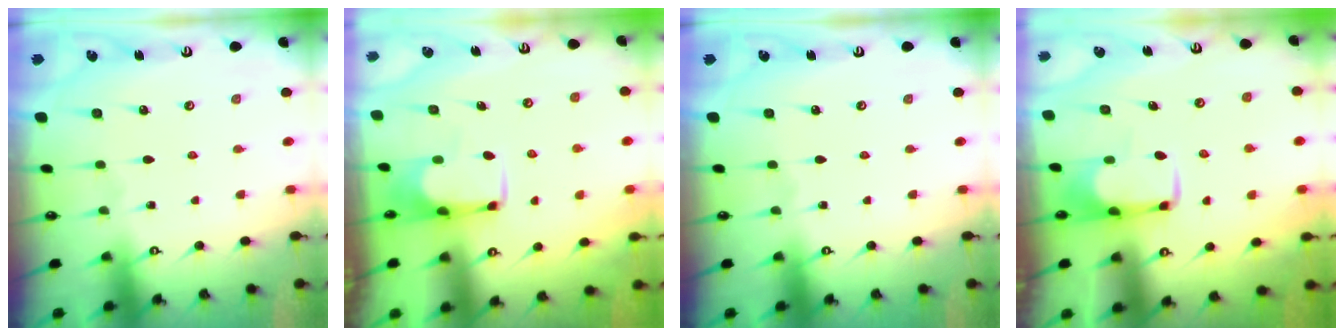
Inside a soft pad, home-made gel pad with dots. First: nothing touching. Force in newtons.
{"total": 0.0}
{"total": 0.0}
{"total": 1.8, "press": 1.7, "slide": 0.5}